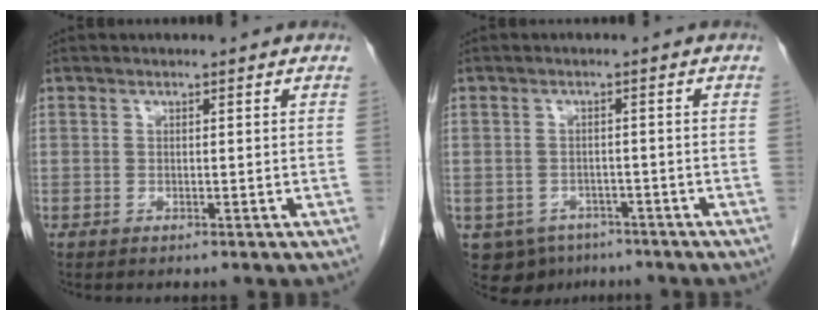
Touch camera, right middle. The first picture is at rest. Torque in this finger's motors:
{"motor_torque": [0.00, 0.01, -0.08, -0.01]}